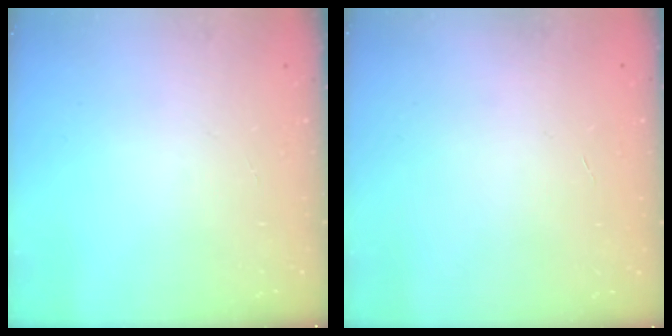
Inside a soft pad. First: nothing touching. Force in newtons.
{"total": 0.0}